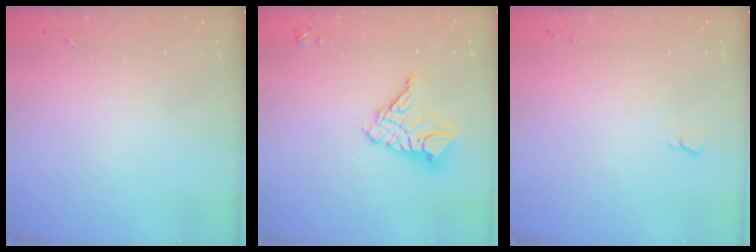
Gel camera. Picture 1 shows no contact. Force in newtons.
{"total": 12.6, "press": 12.5, "slide": 1.3}
{"total": 4.1, "press": 4.0, "slide": 0.6}